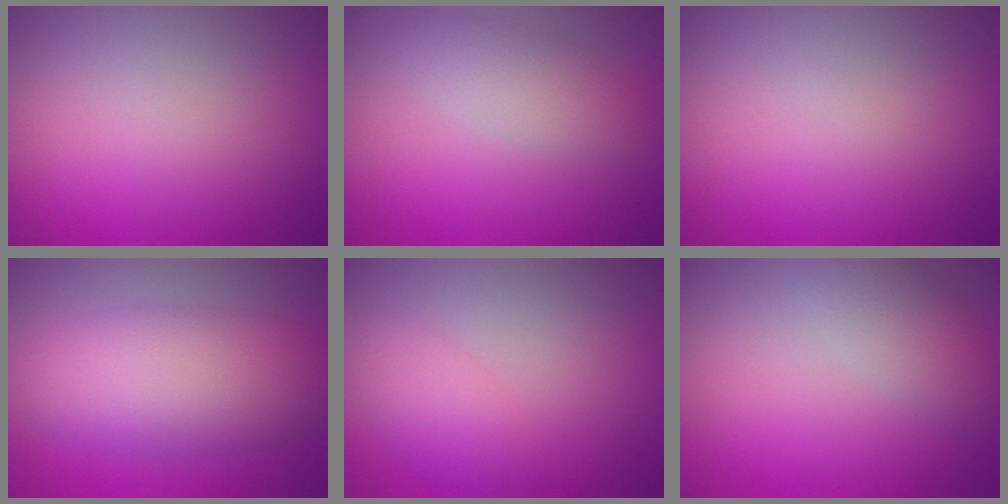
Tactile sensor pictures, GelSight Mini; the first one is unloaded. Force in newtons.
{"total": 2.6, "press": 2.6, "slide": 0.1}
{"total": 0.0}
{"total": 7.4, "press": 7.4, "slide": 0.0}
{"total": 2.5, "press": 2.5, "slide": 0.1}
{"total": 2.9, "press": 2.9, "slide": 0.2}